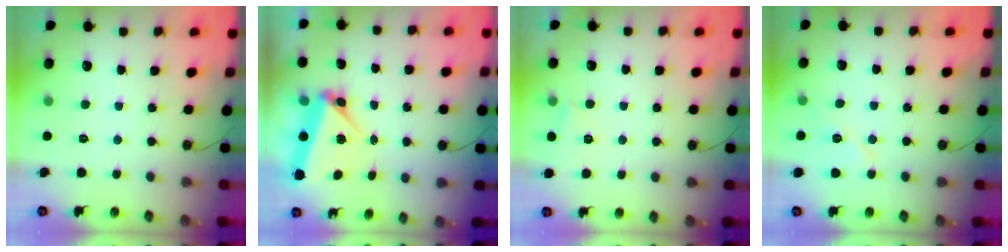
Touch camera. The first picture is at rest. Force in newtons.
{"total": 5.7, "press": 5.2, "slide": 2.4}
{"total": 4.3, "press": 3.9, "slide": 1.6}
{"total": 9.0, "press": 7.8, "slide": 4.5}